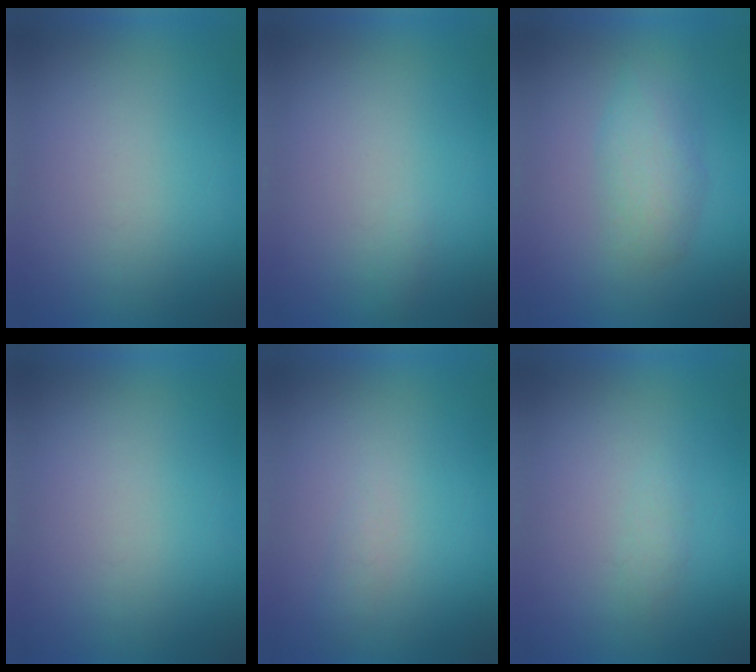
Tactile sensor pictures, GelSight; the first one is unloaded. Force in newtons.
{"total": 1.1}
{"total": 3.9}
{"total": 0.0}
{"total": 1.2}
{"total": 1.2}